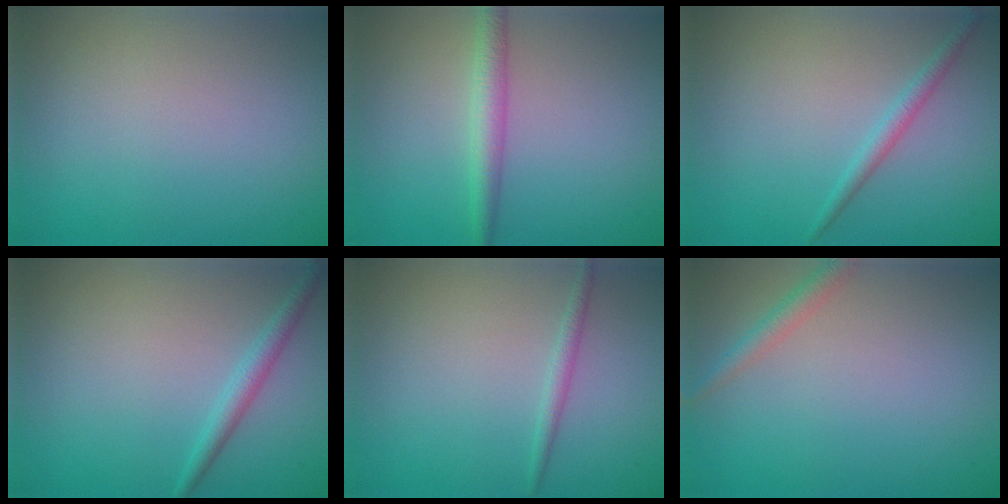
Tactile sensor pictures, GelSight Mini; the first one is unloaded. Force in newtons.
{"total": 2.6, "press": 2.6, "slide": 0.1}
{"total": 1.5, "press": 1.5, "slide": 0.0}
{"total": 1.8, "press": 1.8, "slide": 0.0}
{"total": 1.1, "press": 1.1, "slide": 0.0}
{"total": 1.7, "press": 1.7, "slide": 0.1}